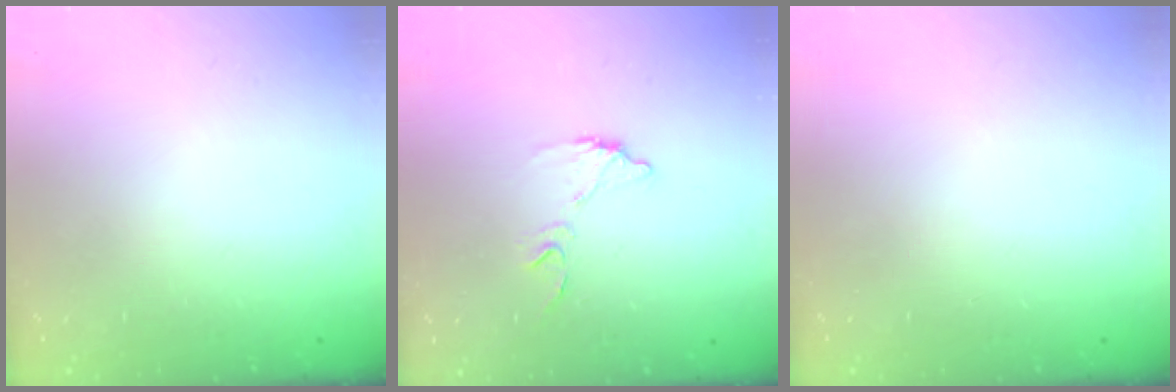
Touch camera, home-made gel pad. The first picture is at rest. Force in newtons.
{"total": 7.6, "press": 7.6, "slide": 0.1}
{"total": 0.0}